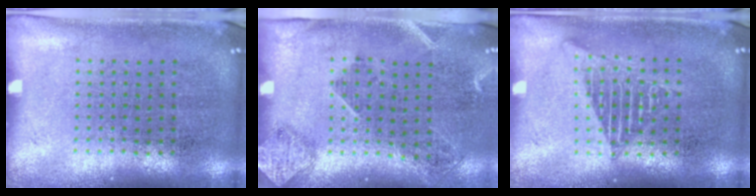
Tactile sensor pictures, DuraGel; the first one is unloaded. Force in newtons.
{"total": 1.7, "press": 1.3, "slide": 1.1}
{"total": 2.4, "press": 2.4, "slide": 0.2}